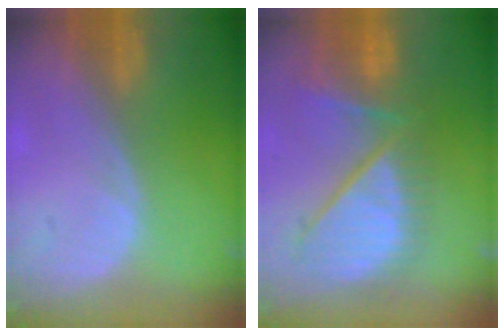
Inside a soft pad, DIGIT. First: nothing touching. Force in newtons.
{"total": 11.5, "press": 10.4, "slide": 5.0}